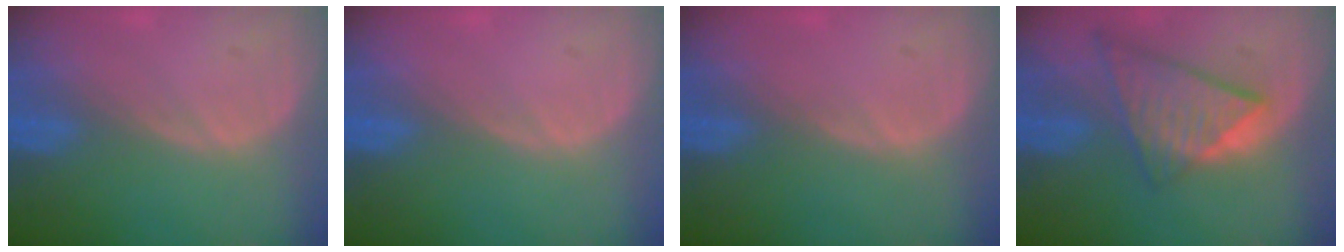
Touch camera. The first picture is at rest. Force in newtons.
{"total": 0.0}
{"total": 0.0}
{"total": 9.0, "press": 7.8, "slide": 4.3}